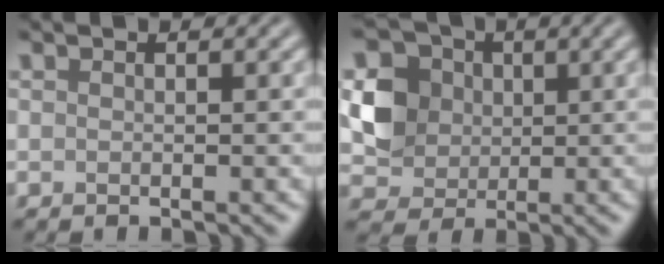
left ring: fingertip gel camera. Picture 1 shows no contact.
{"total": 4.8, "force": [0.5, 4.3, 2.1], "torque": [-0.041, 0.004, 0.007]}